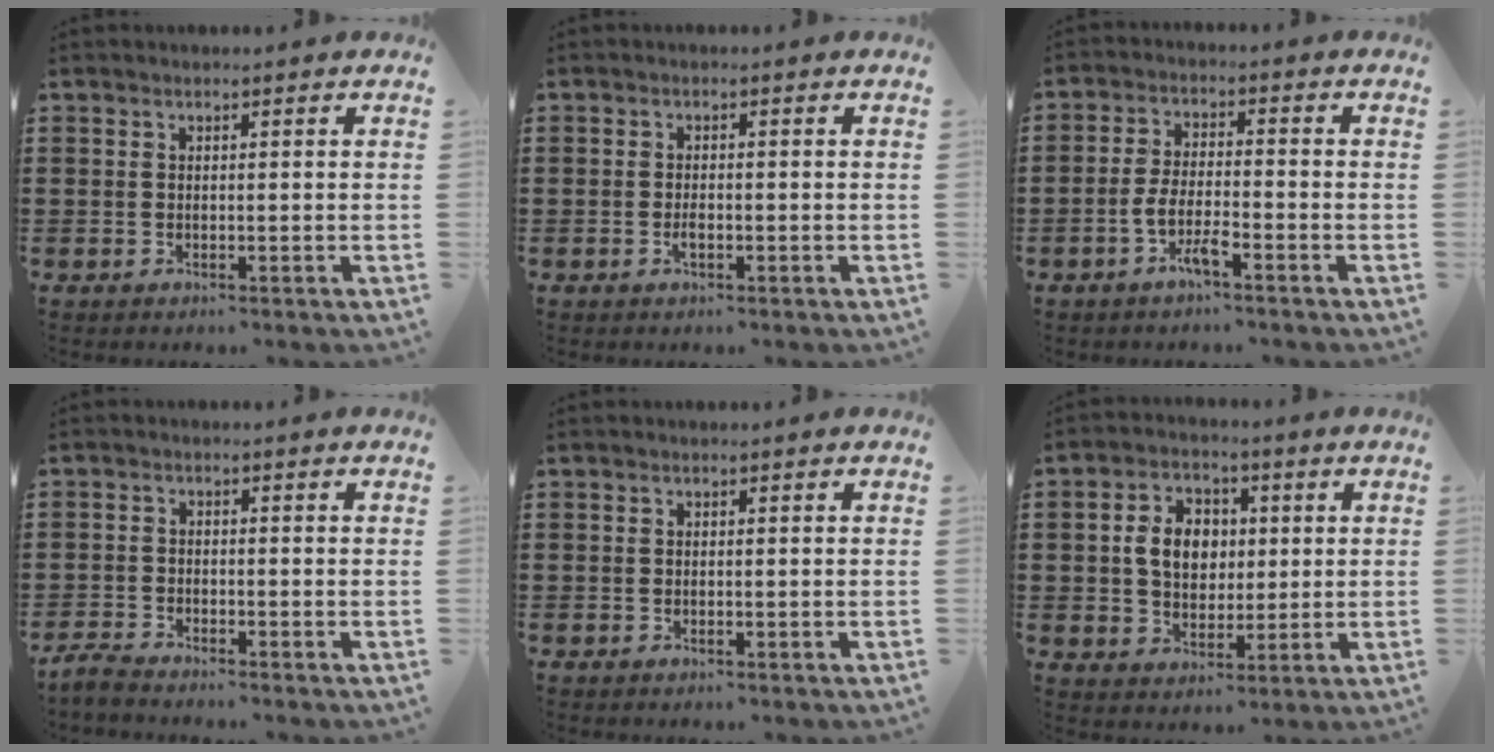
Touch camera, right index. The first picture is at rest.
{"total": 1.4, "force": [-0.6, 0.6, 1.2], "torque": [-0.024, -0.002, -0.010]}
{"total": 4.8, "force": [-2.7, 1.0, 3.8], "torque": [-0.093, -0.004, -0.058]}
{"total": 2.2, "force": [-2.2, 0.1, 0.3], "torque": [-0.016, 0.000, -0.047]}
{"total": 0.0}
{"total": 7.1, "force": [0.7, 5.5, 4.4], "torque": [-0.102, 0.013, 0.006]}